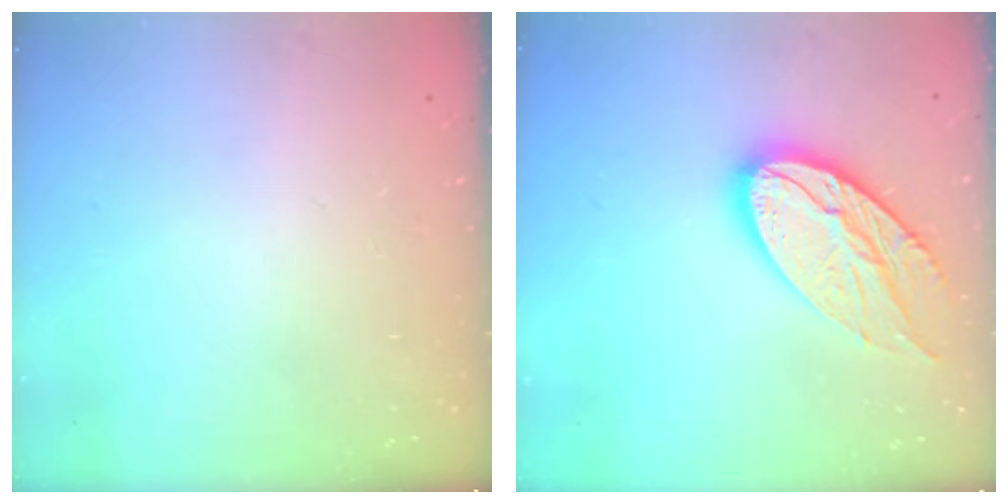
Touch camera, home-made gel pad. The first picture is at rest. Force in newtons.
{"total": 17.6, "press": 17.5, "slide": 1.4}